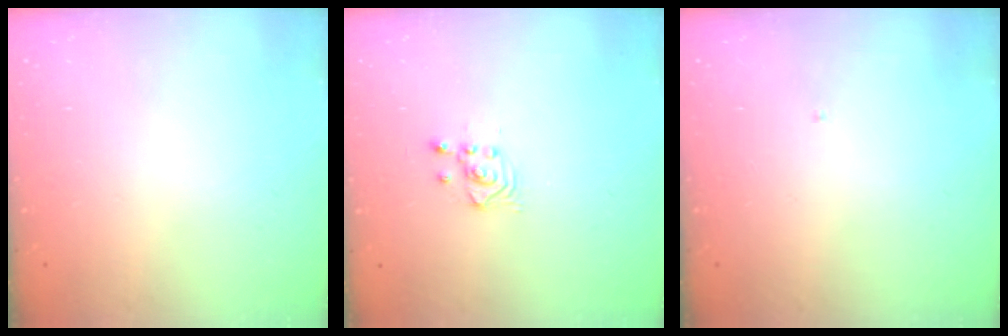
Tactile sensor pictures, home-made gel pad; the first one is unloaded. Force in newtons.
{"total": 2.5, "press": 2.5, "slide": 0.3}
{"total": 0.0}